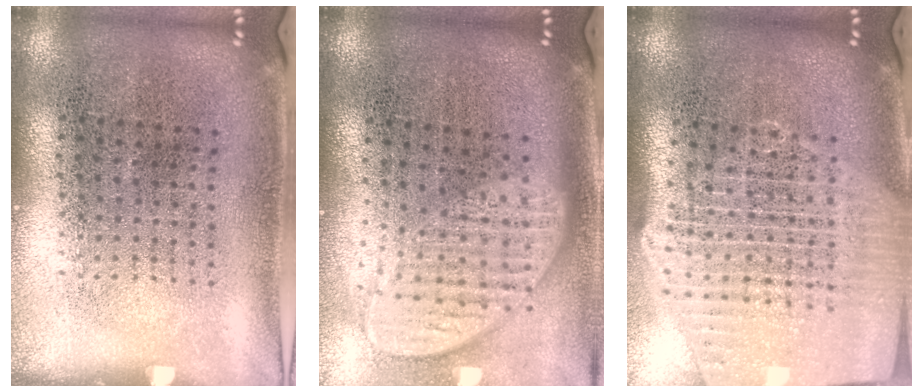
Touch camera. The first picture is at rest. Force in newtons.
{"total": 2.0, "press": 1.6, "slide": 1.2}
{"total": 2.8, "press": 2.3, "slide": 1.5}